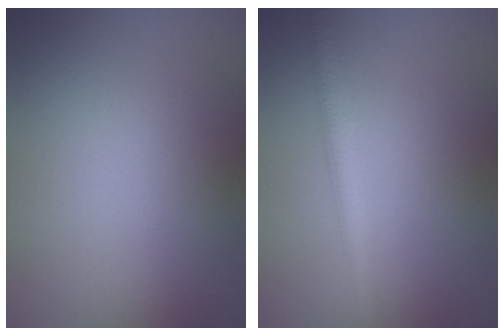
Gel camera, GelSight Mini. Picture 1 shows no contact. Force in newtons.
{"total": 2.9, "press": 2.9, "slide": 0.1}